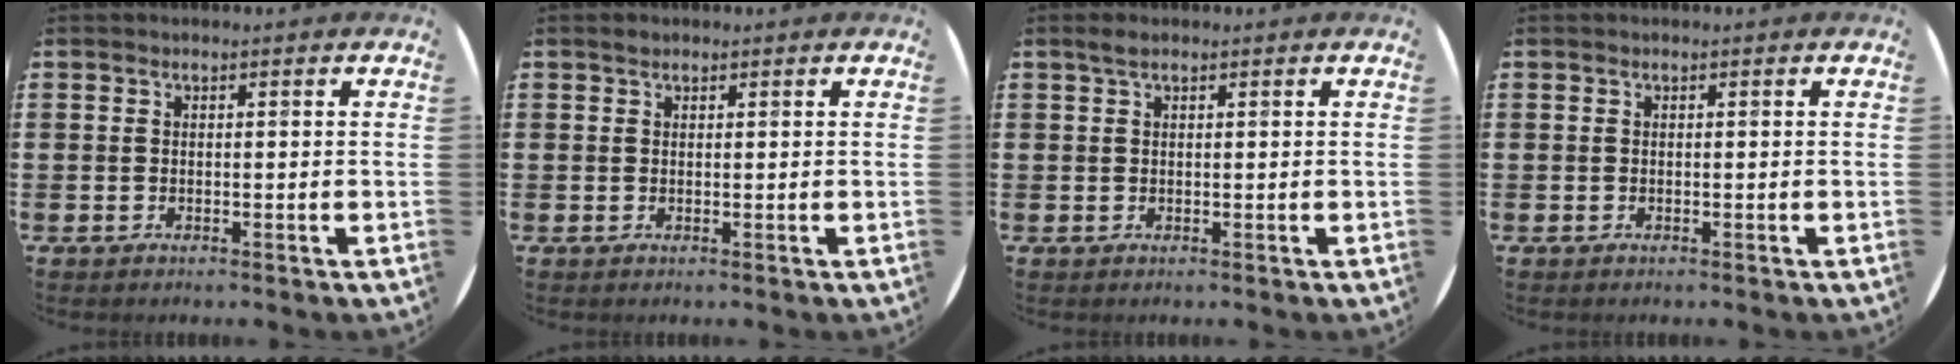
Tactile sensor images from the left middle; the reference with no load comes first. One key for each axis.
{"total": 0.5, "fx": 0.4, "fy": 0.3, "fz": 0.1, "tx": -0.002, "ty": 0.003, "tz": 0.008}
{"total": 1.0, "fx": 0.7, "fy": 0.3, "fz": 0.7, "tx": -0.013, "ty": 0.004, "tz": 0.012}
{"total": 0.0}